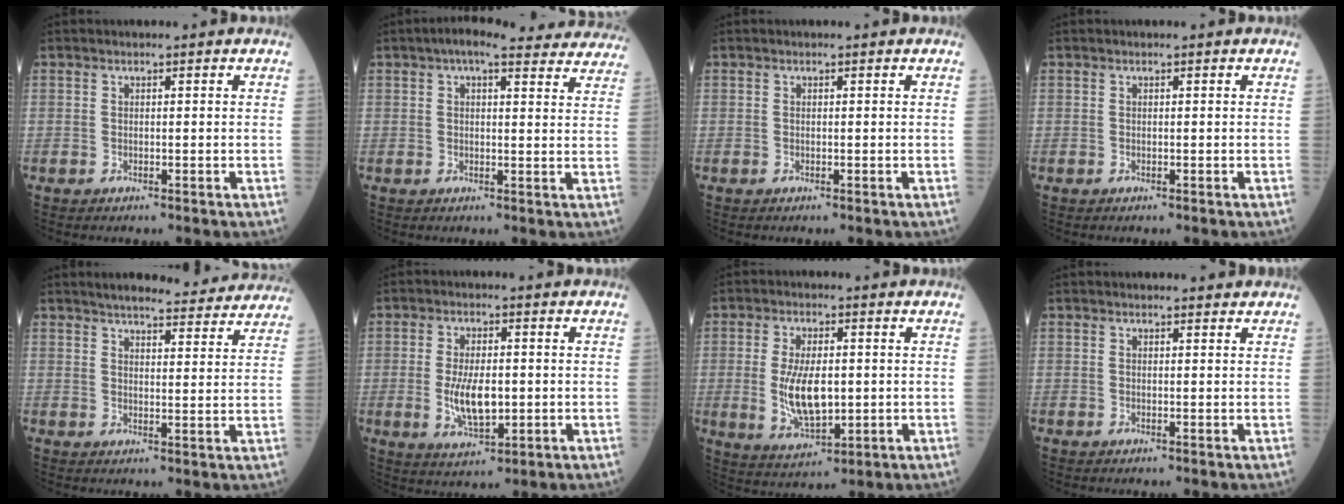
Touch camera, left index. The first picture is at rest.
{"total": 16.1, "force": [14.2, 3.6, 6.7], "torque": [-0.067, 0.035, 0.156]}
{"total": 0.0}
{"total": 0.0}
{"total": 16.3, "force": [15.2, 2.5, 5.3], "torque": [-0.057, 0.002, 0.179]}
{"total": 7.2, "force": [-0.8, 2.9, 6.5], "torque": [-0.129, -0.010, -0.010]}
{"total": 8.9, "force": [-0.3, 3.8, 8.0], "torque": [-0.165, -0.008, 0.003]}
{"total": 1.9, "force": [1.8, 0.4, 0.3], "torque": [-0.007, 0.004, 0.017]}